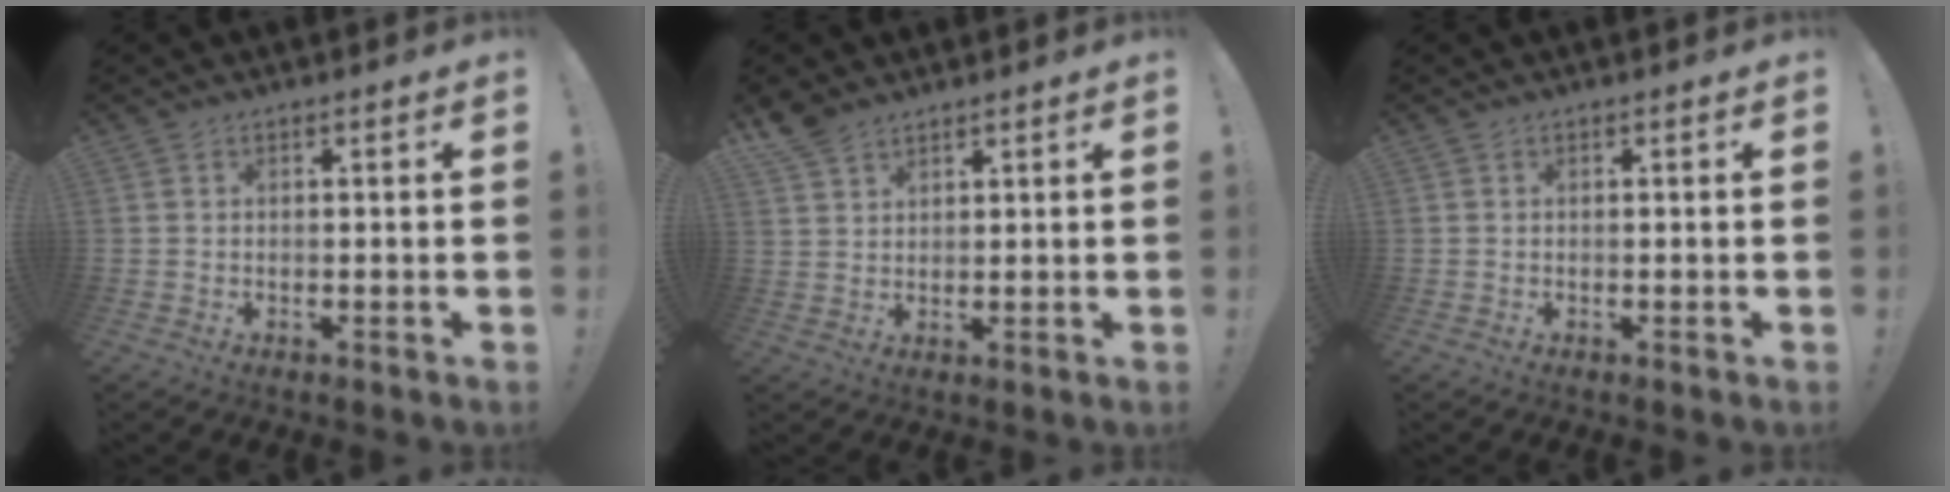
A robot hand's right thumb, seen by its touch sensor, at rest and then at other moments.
{"total": 5.0, "force": [4.2, 2.1, 1.8], "torque": [-0.032, -0.024, 0.080]}
{"total": 0.0}